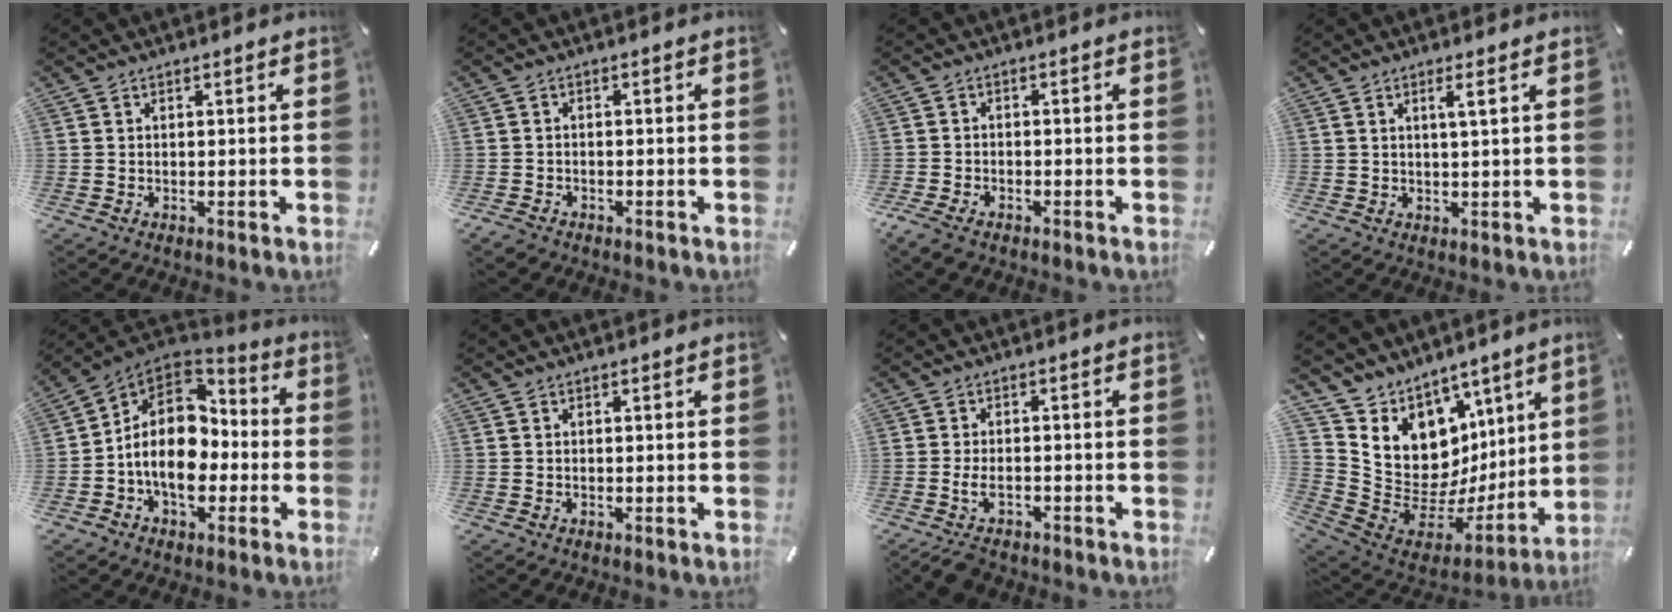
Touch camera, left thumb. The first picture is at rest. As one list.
[{"total": 1.7, "force": [-1.4, 0.9, 0.5], "torque": [-0.017, 0.005, -0.032]}, {"total": 3.2, "force": [-2.4, 1.6, 1.4], "torque": [-0.044, 0.005, -0.051]}, {"total": 2.9, "force": [1.2, 0.0, 2.6], "torque": [-0.053, -0.002, 0.018]}, {"total": 15.0, "force": [-1.7, 11.1, 10.0], "torque": [-0.197, 0.006, -0.031]}, {"total": 0.0}, {"total": 4.1, "force": [-2.4, 2.0, 2.7], "torque": [-0.057, 0.009, -0.047]}, {"total": 11.1, "force": [4.0, 10.3, 1.6], "torque": [-0.019, -0.099, 0.097]}]